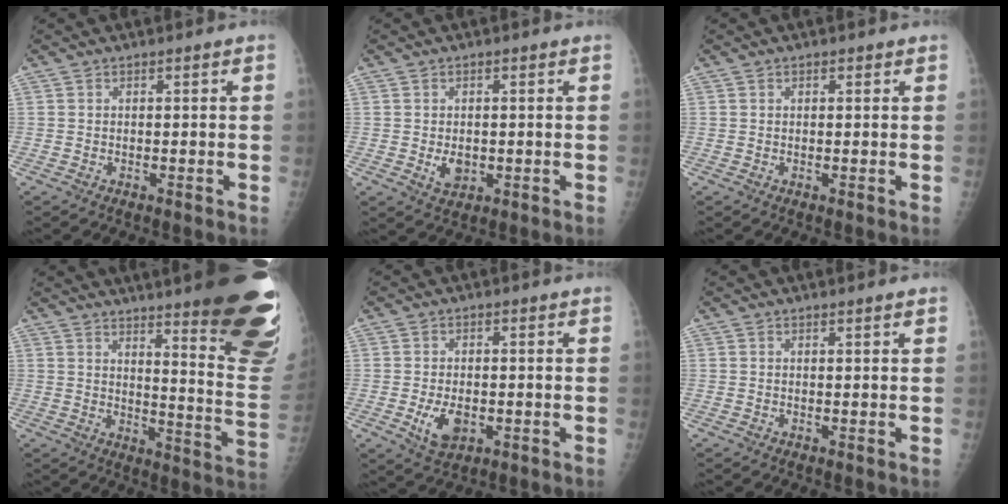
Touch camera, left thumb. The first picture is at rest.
{"total": 3.6, "force": [-0.4, 2.6, 2.4], "torque": [-0.028, -0.003, 0.002]}
{"total": 0.7, "force": [0.4, 0.5, 0.2], "torque": [0.002, -0.001, 0.003]}
{"total": 25.6, "force": [17.2, 3.9, 18.6], "torque": [-0.183, -0.113, 0.217]}
{"total": 5.6, "force": [-1.4, 3.5, 4.2], "torque": [-0.068, -0.006, -0.018]}
{"total": 0.9, "force": [0.7, 0.0, 0.4], "torque": [-0.004, 0.000, 0.012]}